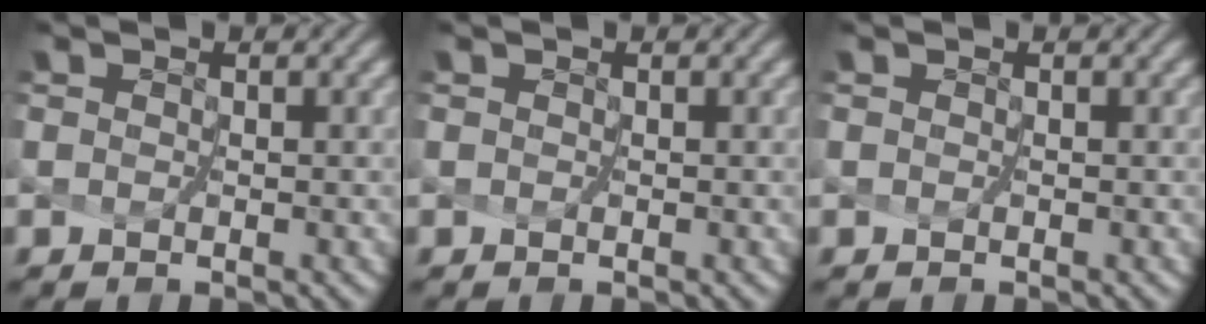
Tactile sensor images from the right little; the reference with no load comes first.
{"total": 0.0}
{"total": 0.0}